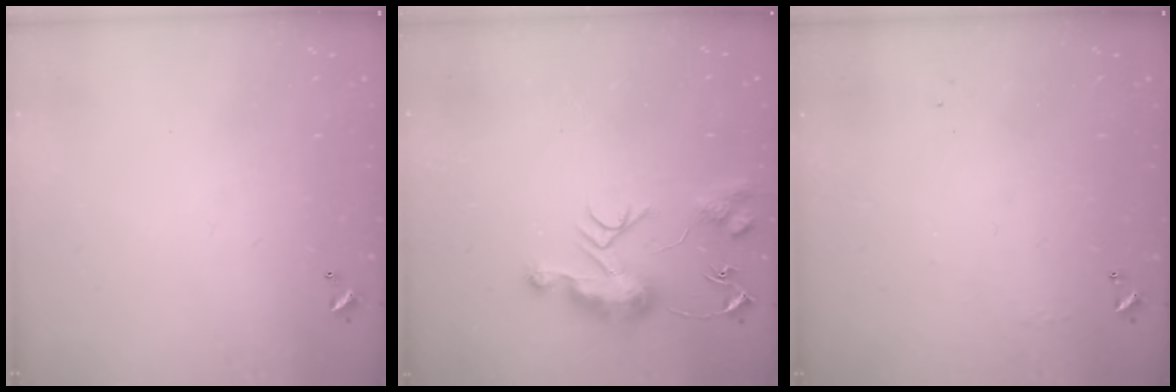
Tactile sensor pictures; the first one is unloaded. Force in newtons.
{"total": 10.6, "press": 10.6, "slide": 0.9}
{"total": 4.3, "press": 4.3, "slide": 0.6}